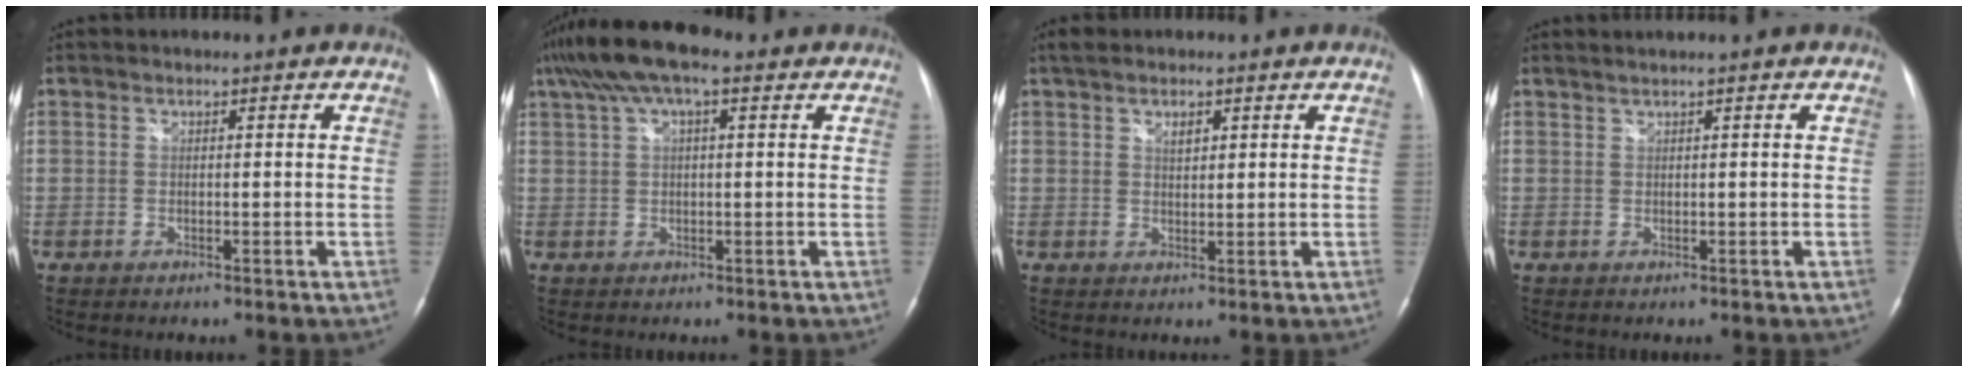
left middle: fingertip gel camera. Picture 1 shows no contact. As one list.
[{"total": 9.7, "force": [5.8, 2.8, 7.2], "torque": [-0.146, 0.041, 0.099]}, {"total": 3.0, "force": [1.6, 1.4, 2.1], "torque": [-0.048, 0.006, 0.029]}, {"total": 1.5, "force": [1.2, -0.3, 1.0], "torque": [-0.021, 0.012, 0.025]}]